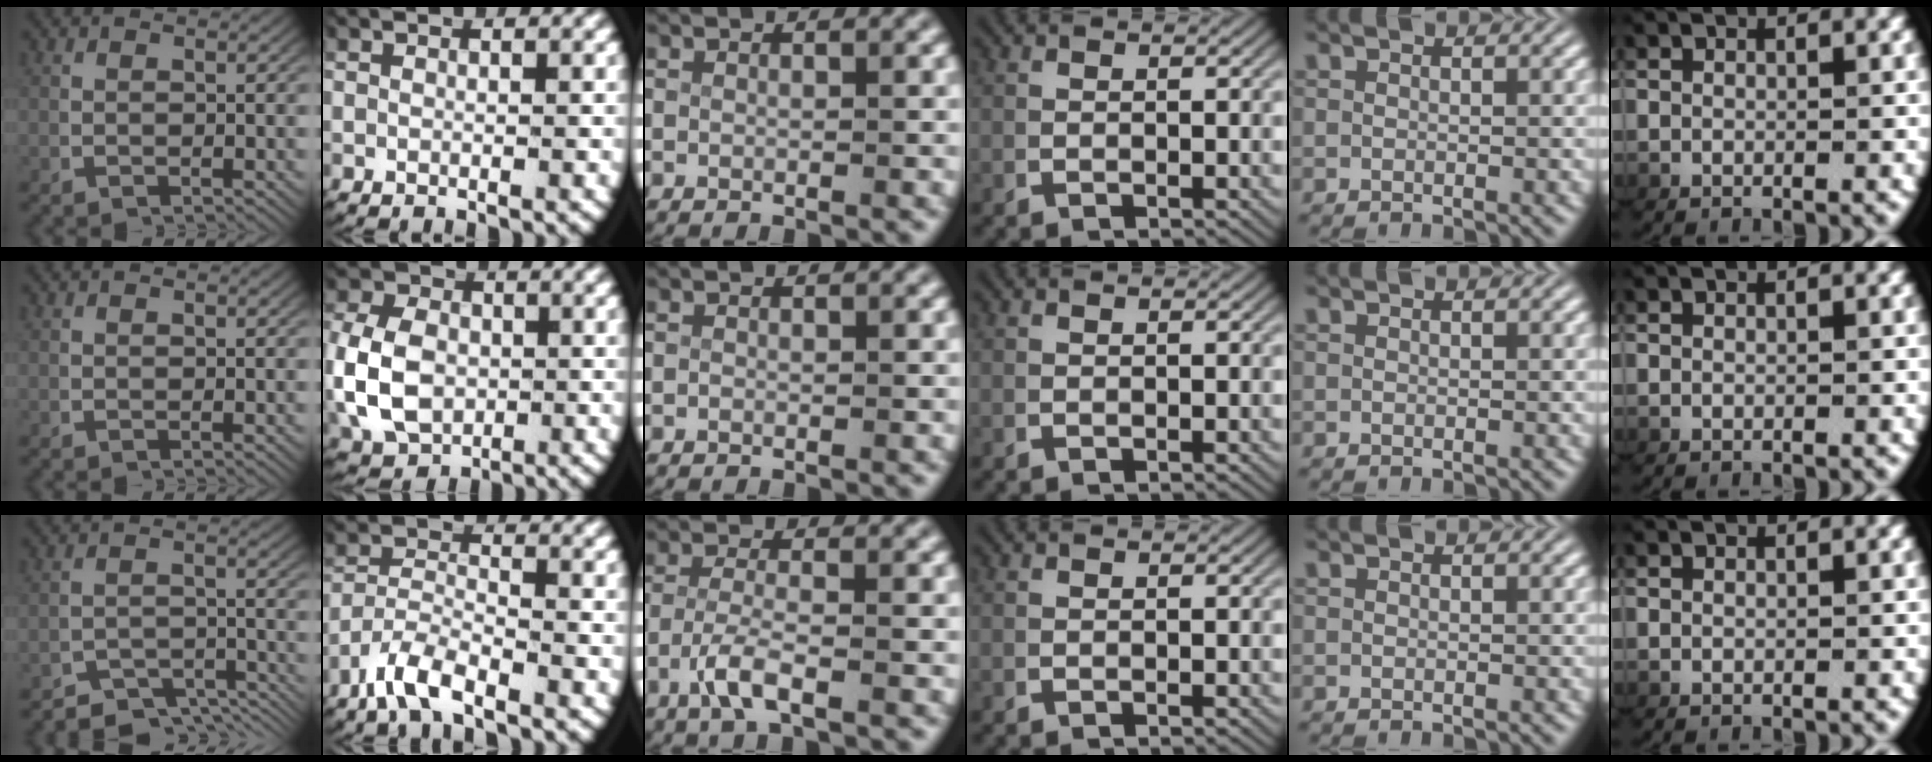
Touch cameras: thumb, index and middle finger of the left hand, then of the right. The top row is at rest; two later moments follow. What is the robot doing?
{"motion": "grasp_and_lifting", "object": "card"}